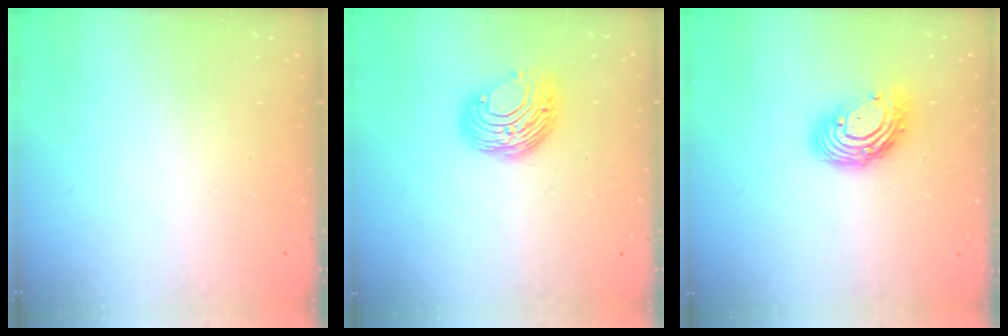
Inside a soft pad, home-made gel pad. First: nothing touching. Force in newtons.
{"total": 9.2, "press": 9.2, "slide": 0.4}
{"total": 12.1, "press": 12.0, "slide": 1.1}